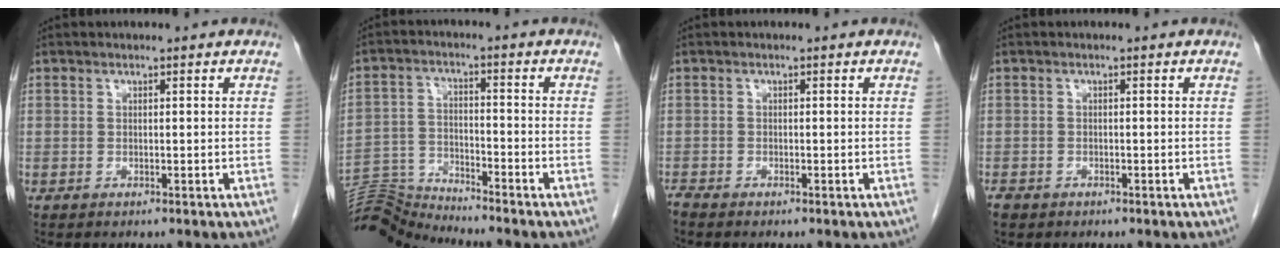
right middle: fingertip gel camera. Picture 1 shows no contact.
{"total": 8.2, "force": [-7.9, -1.8, -1.1], "torque": [0.013, 0.008, -0.151]}
{"total": 1.1, "force": [-1.0, 0.1, 0.3], "torque": [-0.012, -0.003, -0.021]}
{"total": 1.7, "force": [-1.3, 1.1, 0.6], "torque": [-0.016, -0.001, -0.020]}